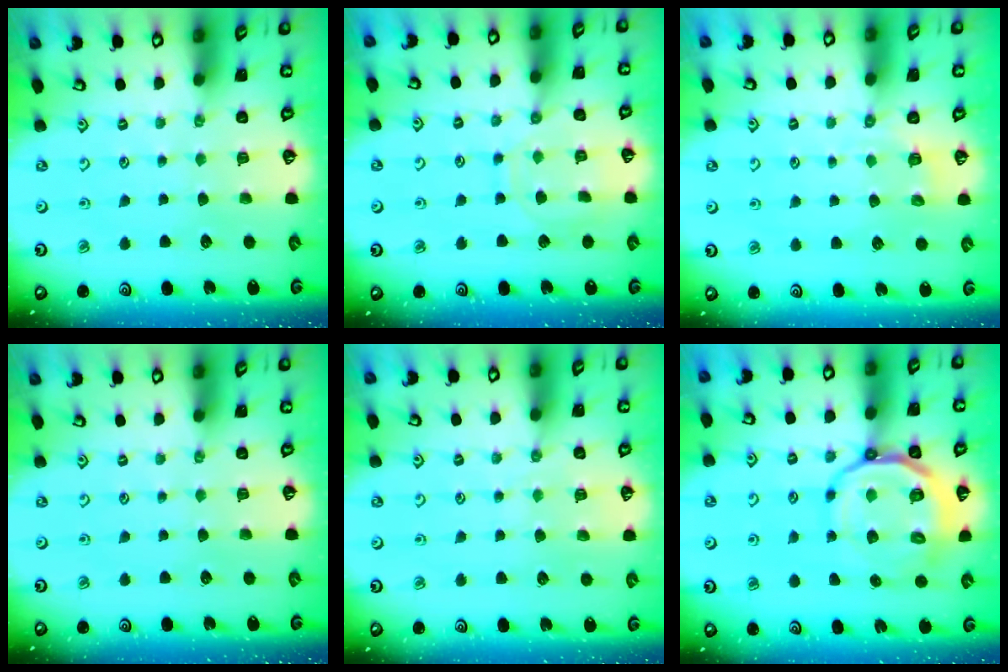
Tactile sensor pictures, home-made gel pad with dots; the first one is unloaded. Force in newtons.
{"total": 10.3, "press": 10.2, "slide": 0.7}
{"total": 2.1, "press": 1.0, "slide": 1.9}
{"total": 0.0}
{"total": 3.8, "press": 3.8, "slide": 0.5}
{"total": 15.3, "press": 15.1, "slide": 2.6}